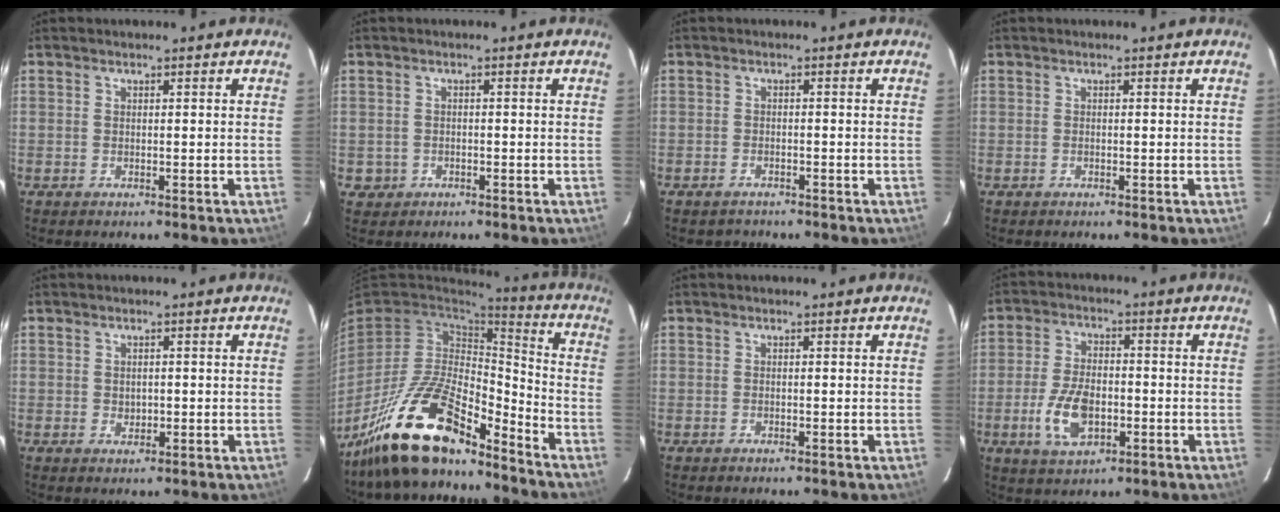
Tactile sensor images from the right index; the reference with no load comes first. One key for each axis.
{"total": 2.4, "fx": -0.7, "fy": 2.3, "fz": 0.2, "tx": -0.009, "ty": 0.003, "tz": -0.005}
{"total": 1.8, "fx": -1.5, "fy": 1.0, "fz": 0.1, "tx": -0.005, "ty": 0.003, "tz": -0.024}
{"total": 0.0}
{"total": 1.5, "fx": 0.0, "fy": 1.4, "fz": 0.6, "tx": -0.007, "ty": 0.001, "tz": 0.002}
{"total": 19.7, "fx": -14.9, "fy": 6.0, "fz": 11.4, "tx": -0.239, "ty": -0.020, "tz": -0.275}
{"total": 0.0}
{"total": 9.5, "fx": -2.8, "fy": 5.2, "fz": 7.4, "tx": -0.156, "ty": -0.004, "tz": -0.045}